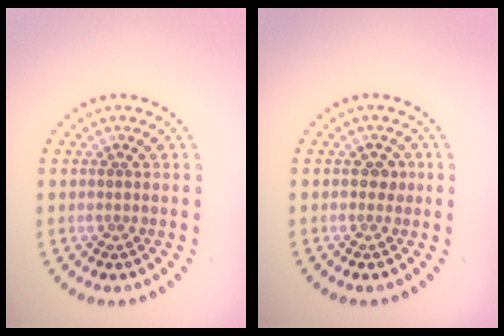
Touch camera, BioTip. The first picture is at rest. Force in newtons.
{"total": 1.1, "press": 1.0, "slide": 0.3}